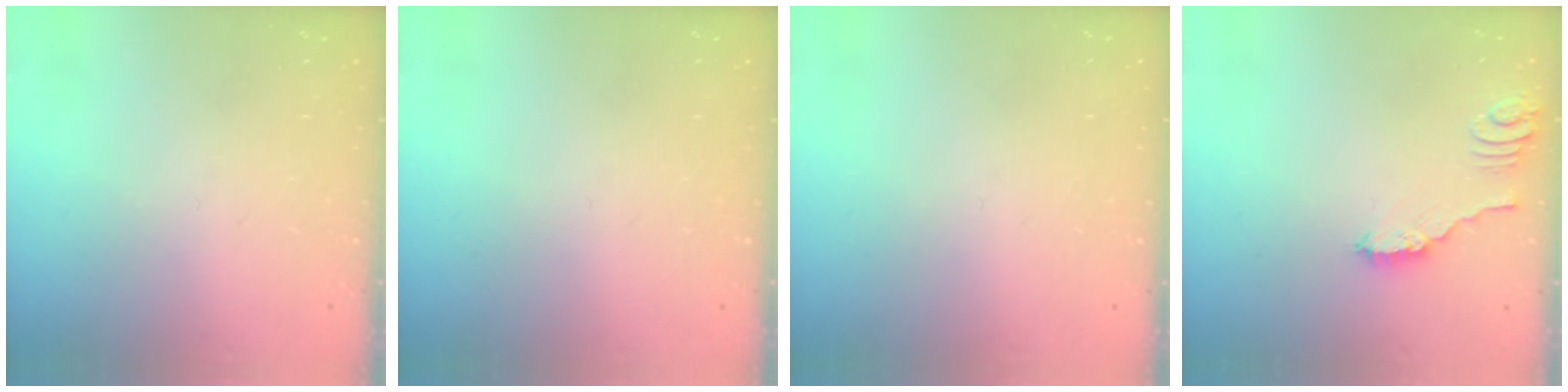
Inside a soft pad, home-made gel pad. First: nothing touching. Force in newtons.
{"total": 0.0}
{"total": 0.0}
{"total": 2.3, "press": 2.3, "slide": 0.2}